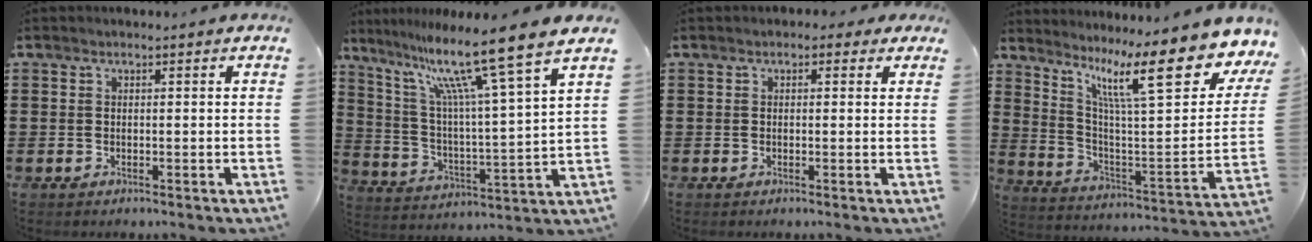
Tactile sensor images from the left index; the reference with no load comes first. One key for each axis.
{"total": 13.4, "fx": 10.1, "fy": -0.2, "fz": 8.8, "tx": -0.196, "ty": -0.059, "tz": 0.161}
{"total": 1.1, "fx": 0.1, "fy": 0.9, "fz": 0.6, "tx": -0.015, "ty": 0.007, "tz": -0.002}
{"total": 15.8, "fx": 9.5, "fy": 2.6, "fz": 12.4, "tx": -0.229, "ty": -0.054, "tz": 0.145}